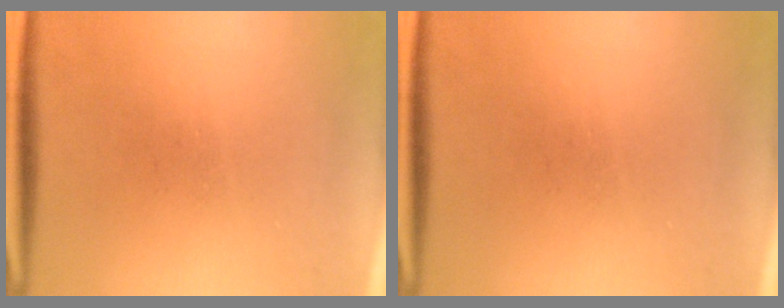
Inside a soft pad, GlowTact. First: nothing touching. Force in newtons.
{"total": 0.0}